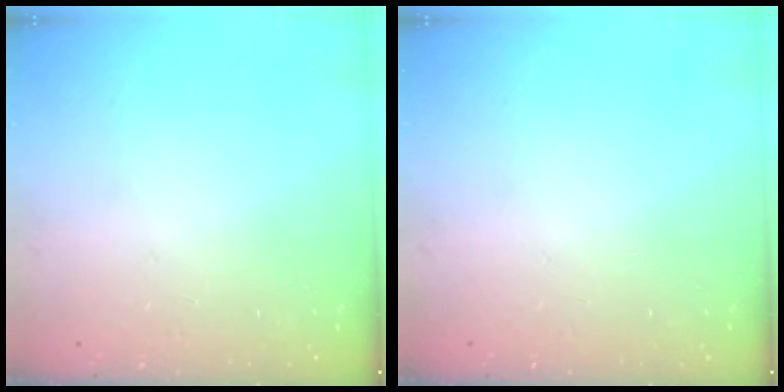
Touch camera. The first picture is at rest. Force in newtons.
{"total": 0.0}